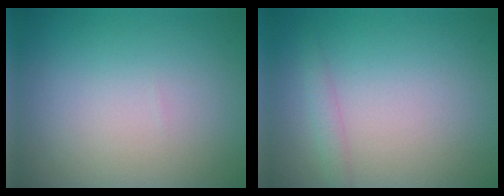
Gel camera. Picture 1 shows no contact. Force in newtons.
{"total": 1.2, "press": 1.2, "slide": 0.1}